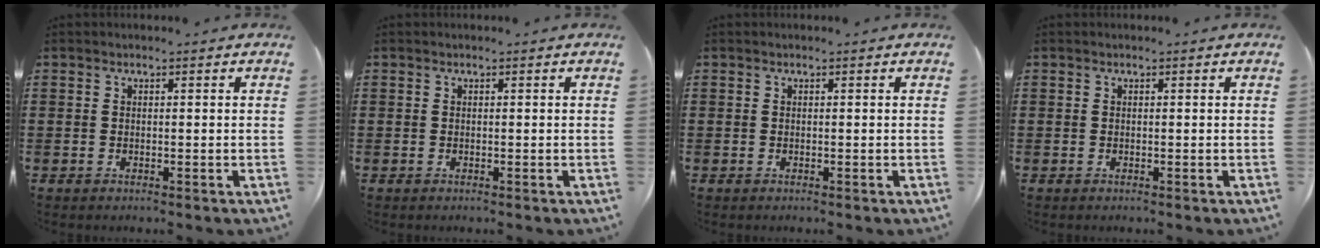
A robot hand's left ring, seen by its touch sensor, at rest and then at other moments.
{"total": 0.0}
{"total": 0.0}
{"total": 0.0}